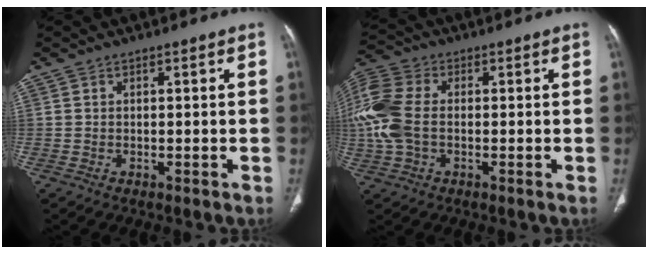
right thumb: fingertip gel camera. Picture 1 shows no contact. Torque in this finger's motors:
{"motor_torque": [2.03, 2.03, 1.30, -0.10, 0.20]}